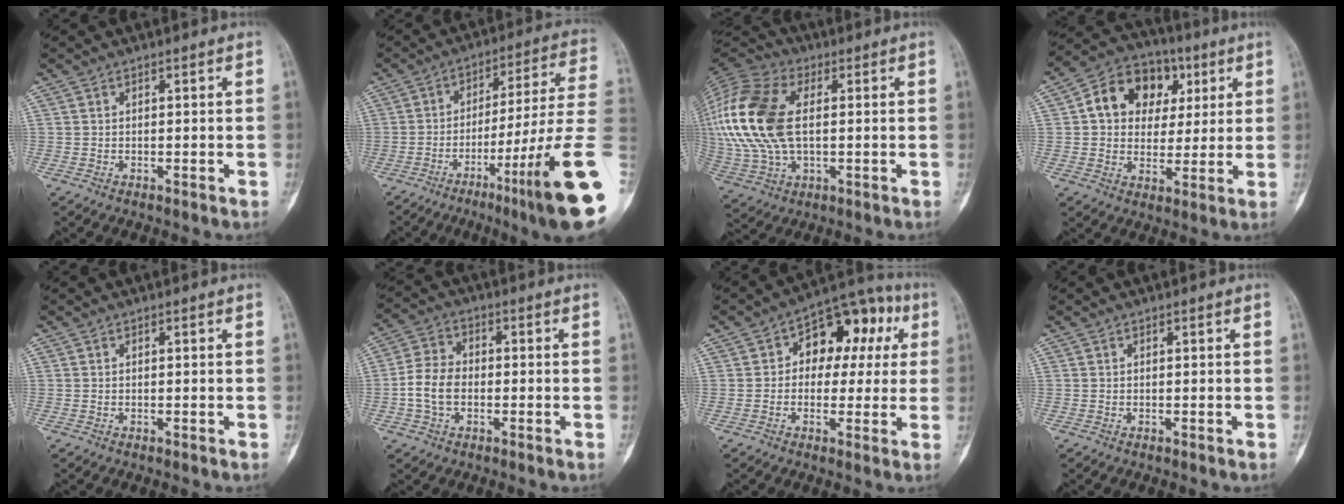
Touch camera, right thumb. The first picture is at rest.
{"total": 22.0, "force": [-8.3, 1.0, 20.4], "torque": [-0.266, 0.034, -0.125]}
{"total": 21.8, "force": [2.1, 12.8, 17.5], "torque": [-0.404, 0.004, 0.039]}
{"total": 14.0, "force": [3.8, 11.2, 7.5], "torque": [-0.081, 0.008, 0.056]}
{"total": 0.0}
{"total": 7.6, "force": [-1.4, 5.4, 5.1], "torque": [-0.097, 0.020, -0.035]}
{"total": 13.4, "force": [2.9, 9.2, 9.4], "torque": [-0.070, 0.038, 0.030]}
{"total": 0.0}